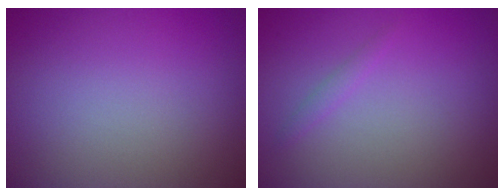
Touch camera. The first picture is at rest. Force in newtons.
{"total": 0.7, "press": 0.7, "slide": 0.0}